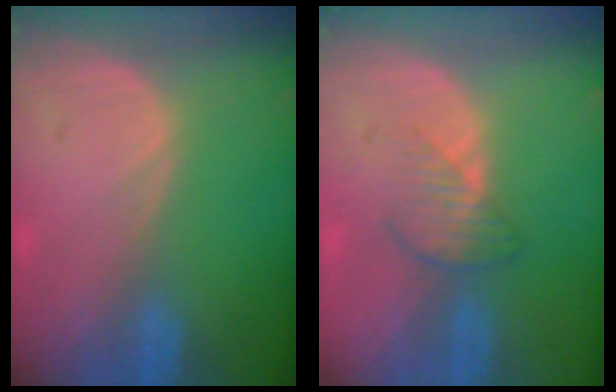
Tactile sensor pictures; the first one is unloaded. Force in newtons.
{"total": 3.6, "press": 3.1, "slide": 1.7}